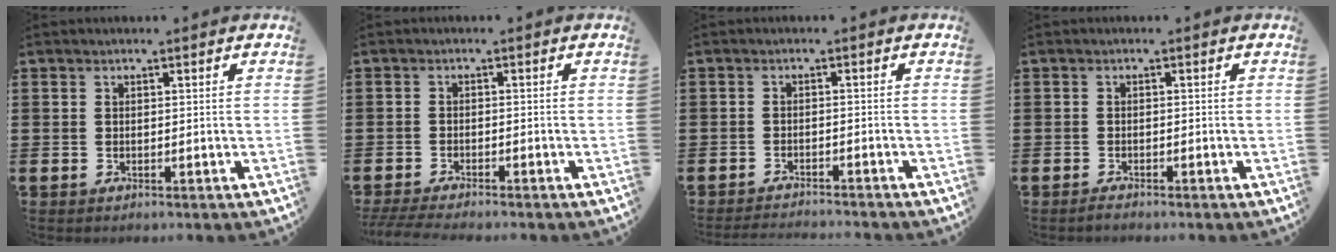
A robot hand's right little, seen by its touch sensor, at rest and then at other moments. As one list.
[{"total": 1.8, "force": [-1.6, 0.1, 0.7], "torque": [-0.012, 0.003, -0.031]}, {"total": 1.6, "force": [-1.6, -0.2, 0.1], "torque": [-0.003, 0.004, -0.032]}, {"total": 0.6, "force": [-0.6, 0.1, 0.2], "torque": [-0.005, -0.003, -0.011]}]